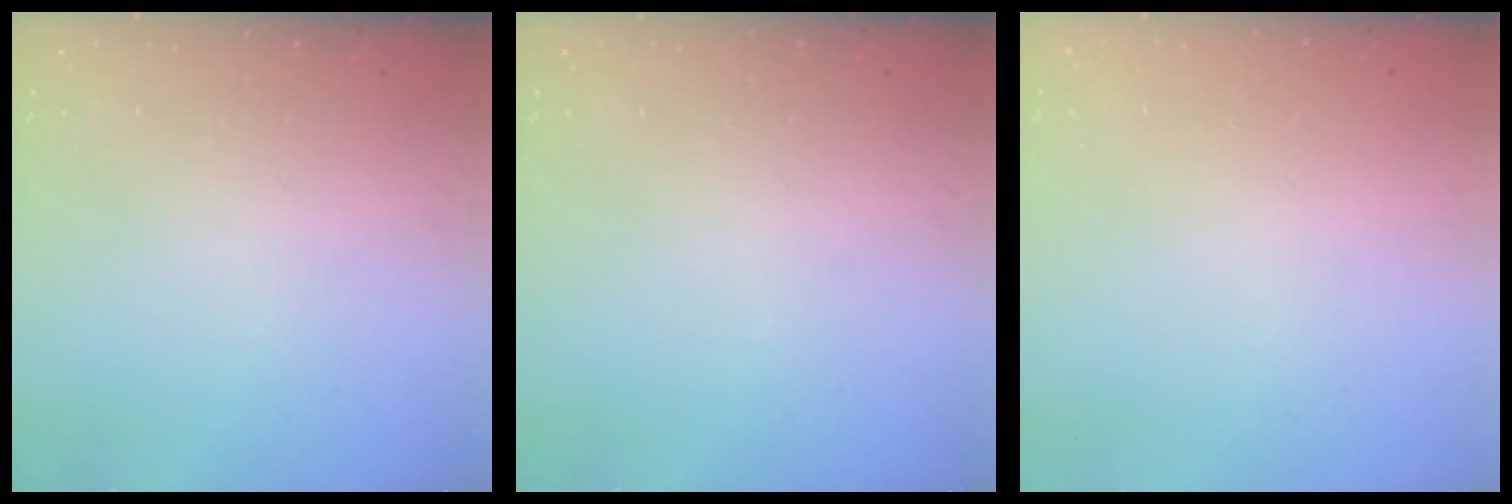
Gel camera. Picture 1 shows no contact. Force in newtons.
{"total": 0.0}
{"total": 0.6, "press": 0.6, "slide": 0.1}